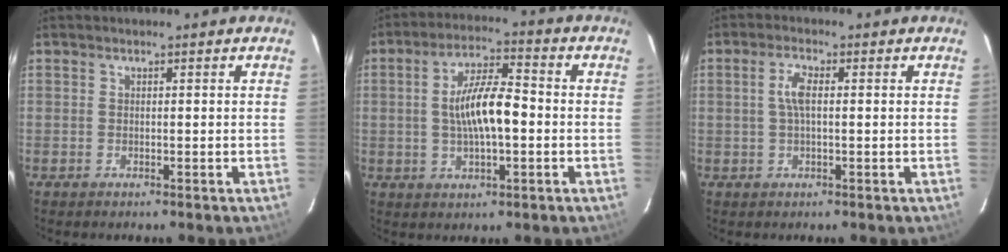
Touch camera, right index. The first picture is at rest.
{"total": 10.1, "force": [-0.6, 3.3, 9.5], "torque": [-0.175, 0.010, -0.008]}
{"total": 3.7, "force": [0.4, 1.3, 3.4], "torque": [-0.071, 0.006, 0.009]}